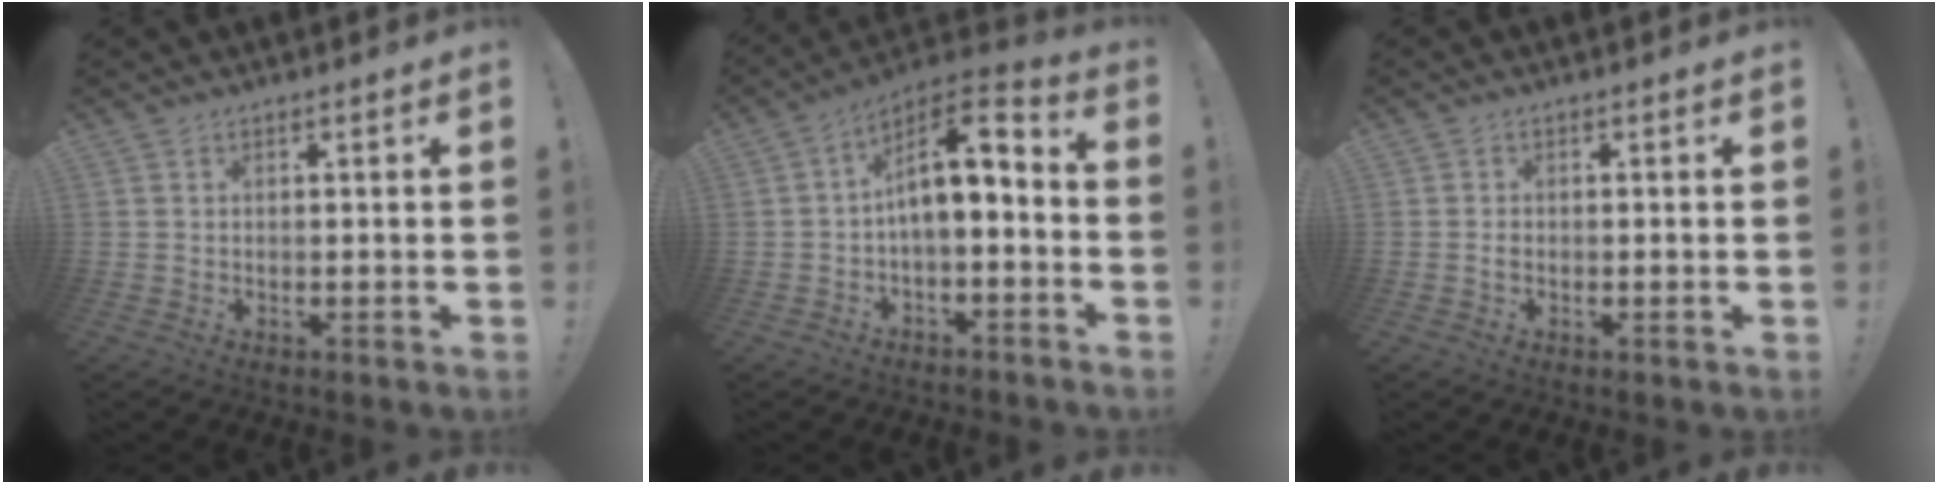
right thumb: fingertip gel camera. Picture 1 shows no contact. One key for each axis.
{"total": 8.7, "fx": 0.4, "fy": 3.4, "fz": 8.0, "tx": -0.130, "ty": -0.006, "tz": 0.008}
{"total": 0.8, "fx": -0.4, "fy": 0.7, "fz": 0.3, "tx": -0.011, "ty": 0.007, "tz": -0.007}